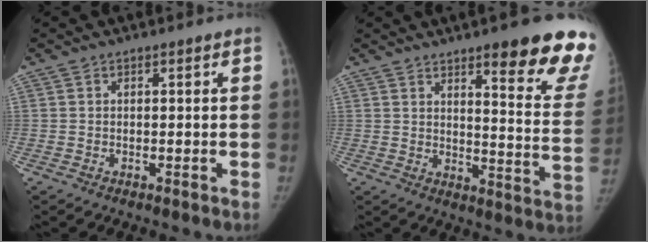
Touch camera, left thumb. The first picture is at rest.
{"total": 18.2, "force": [12.3, 2.8, 13.1], "torque": [-0.135, -0.077, 0.154]}